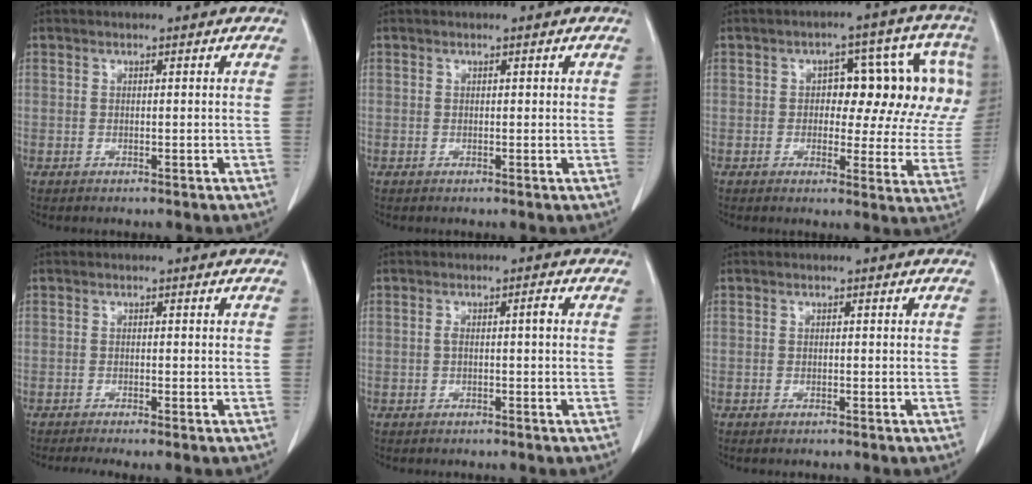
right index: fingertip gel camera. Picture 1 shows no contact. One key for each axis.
{"total": 0.6, "fx": 0.3, "fy": 0.3, "fz": 0.5, "tx": -0.004, "ty": 0.003, "tz": 0.004}
{"total": 13.9, "fx": 2.2, "fy": 6.6, "fz": 12.0, "tx": -0.130, "ty": 0.034, "tz": 0.025}
{"total": 2.2, "fx": -1.6, "fy": 0.0, "fz": 1.6, "tx": -0.027, "ty": -0.005, "tz": -0.030}
{"total": 1.8, "fx": 0.0, "fy": 0.2, "fz": 1.8, "tx": -0.031, "ty": 0.007, "tz": 0.002}
{"total": 0.5, "fx": -0.4, "fy": 0.1, "fz": 0.2, "tx": -0.007, "ty": -0.002, "tz": -0.008}